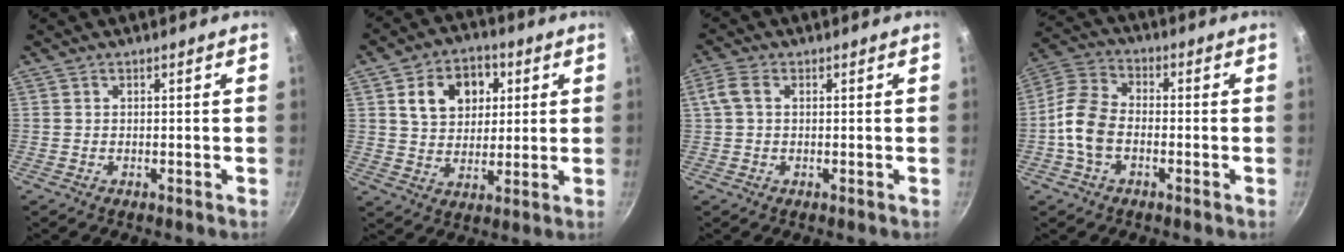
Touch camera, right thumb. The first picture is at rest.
{"total": 12.1, "force": [3.7, 9.2, 6.9], "torque": [-0.079, 0.004, 0.056]}
{"total": 3.7, "force": [0.7, 2.4, 2.7], "torque": [-0.060, 0.011, 0.009]}
{"total": 9.4, "force": [-2.3, 6.2, 6.7], "torque": [-0.124, 0.034, -0.060]}